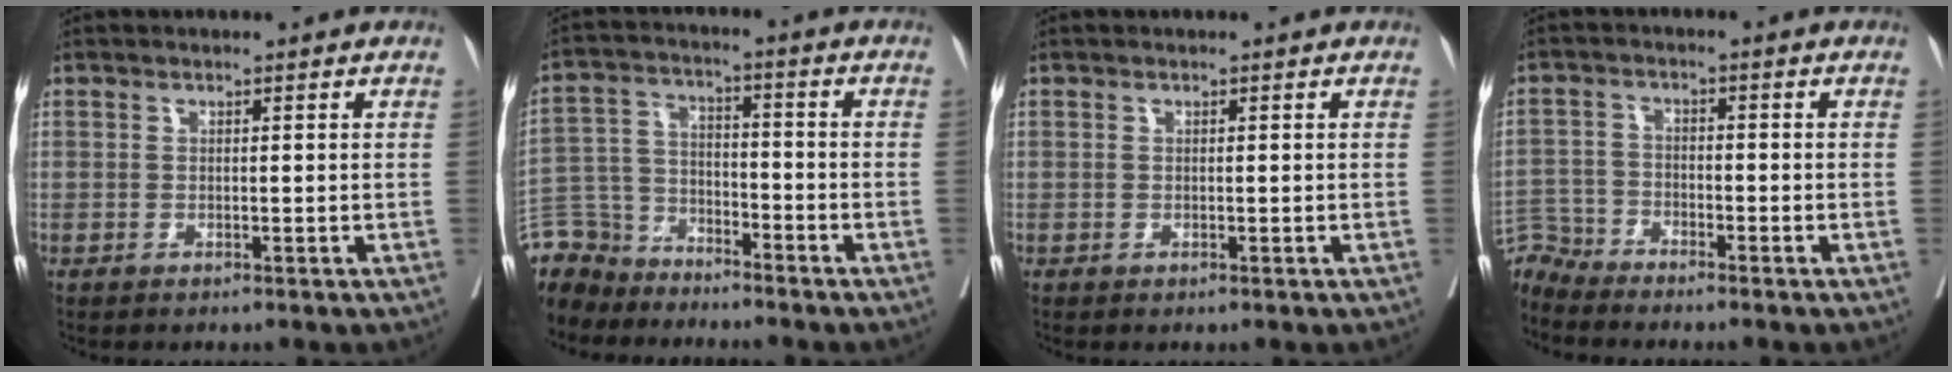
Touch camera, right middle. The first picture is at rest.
{"total": 10.6, "force": [-9.7, 4.1, 0.3], "torque": [-0.016, 0.019, -0.188]}
{"total": 0.0}
{"total": 4.6, "force": [-4.4, 0.1, -1.2], "torque": [0.026, -0.002, -0.084]}